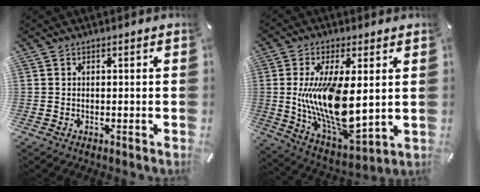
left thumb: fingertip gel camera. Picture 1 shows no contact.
{"total": 17.3, "force": [2.6, 7.5, 15.4], "torque": [-0.306, -0.038, 0.050]}